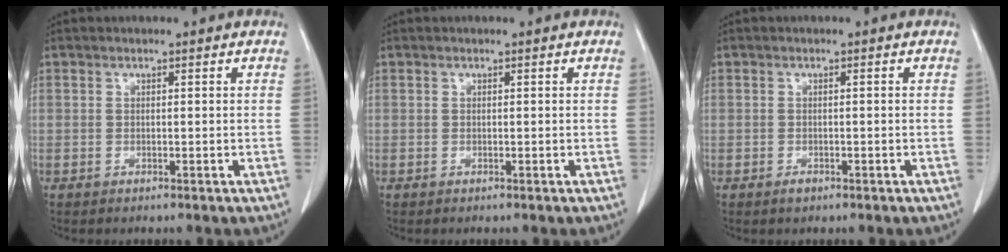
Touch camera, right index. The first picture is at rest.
{"total": 0.0}
{"total": 1.0, "force": [-0.7, 0.6, 0.5], "torque": [-0.007, 0.001, -0.007]}